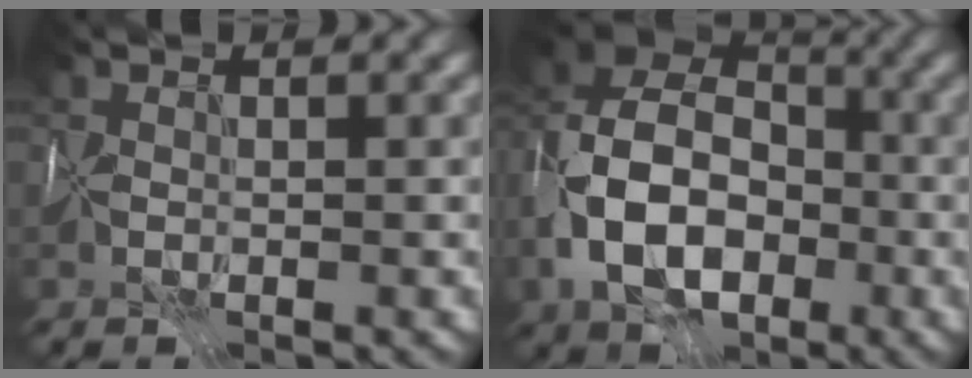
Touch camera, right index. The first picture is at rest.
{"total": 13.2, "force": [-3.0, 9.4, 8.8], "torque": [-0.189, -0.004, -0.069]}